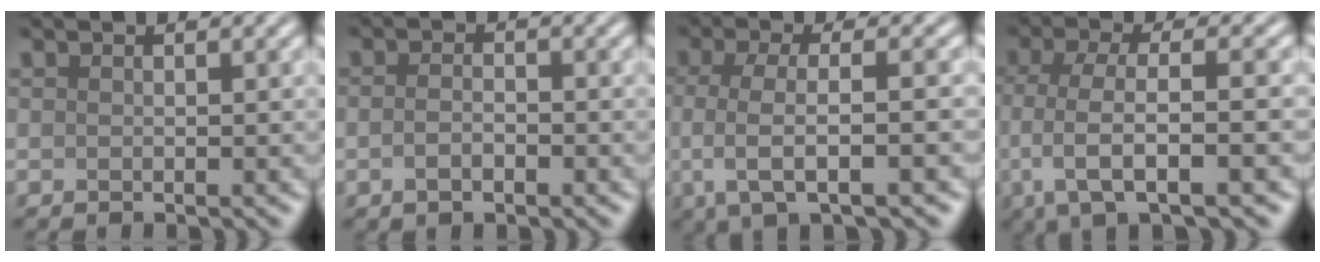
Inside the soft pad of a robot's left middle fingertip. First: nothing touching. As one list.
[{"total": 1.8, "force": [-0.7, 0.8, 1.4], "torque": [-0.030, -0.001, -0.017]}, {"total": 5.3, "force": [-0.8, 1.7, 4.9], "torque": [-0.085, -0.007, -0.017]}, {"total": 5.8, "force": [-1.4, 1.6, 5.4], "torque": [-0.100, -0.001, -0.028]}]